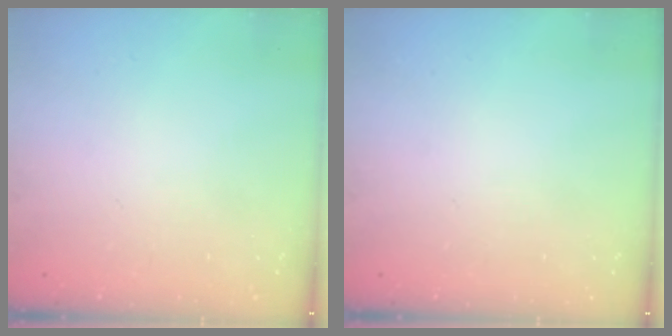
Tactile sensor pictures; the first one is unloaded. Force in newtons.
{"total": 0.0}